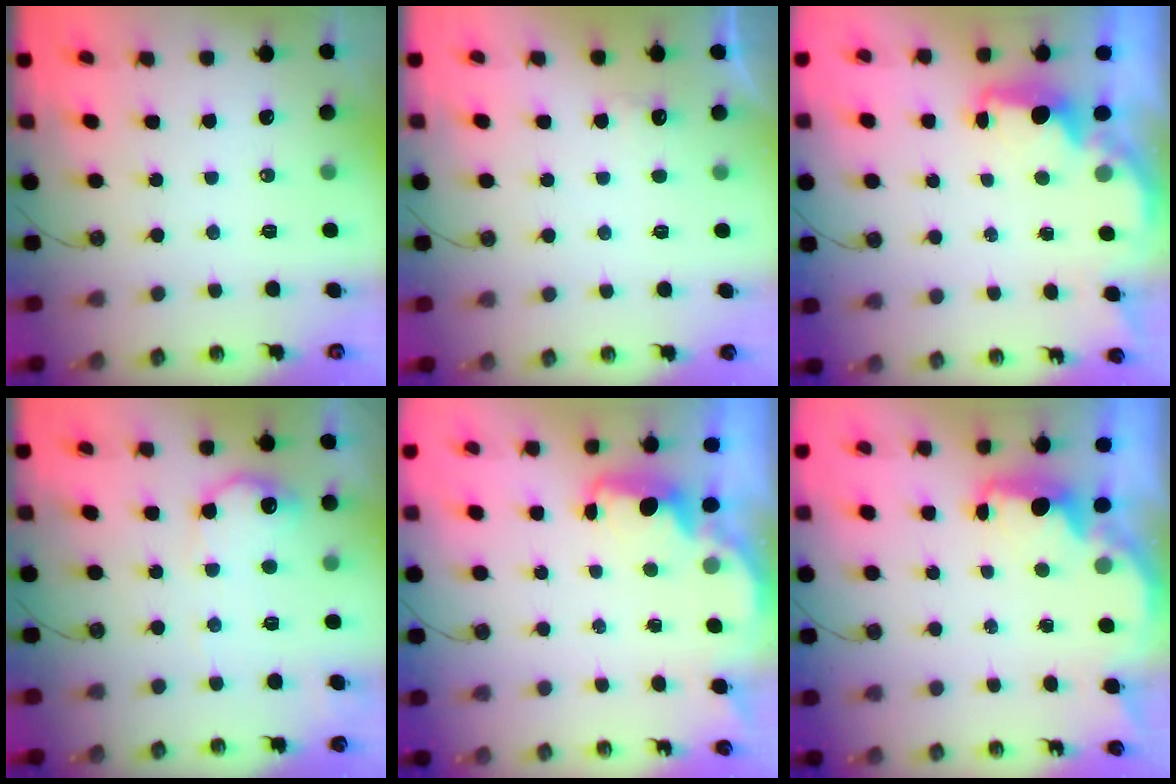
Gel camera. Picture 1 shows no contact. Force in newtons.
{"total": 5.3, "press": 5.2, "slide": 1.1}
{"total": 2.7, "press": 2.6, "slide": 0.9}
{"total": 11.6, "press": 11.6, "slide": 0.5}
{"total": 1.9, "press": 1.8, "slide": 0.5}
{"total": 2.6, "press": 2.5, "slide": 0.8}